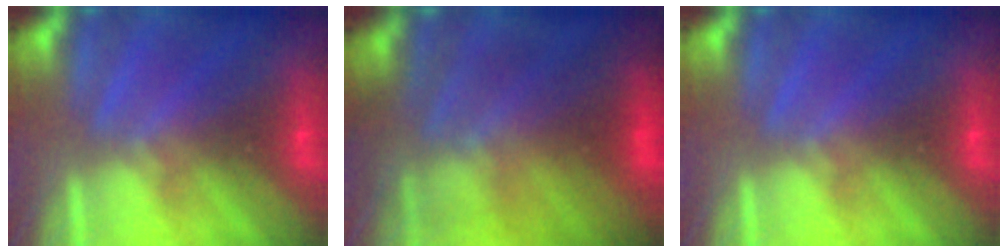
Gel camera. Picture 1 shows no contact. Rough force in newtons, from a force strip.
{"total": 7.3}
{"total": 0.0}